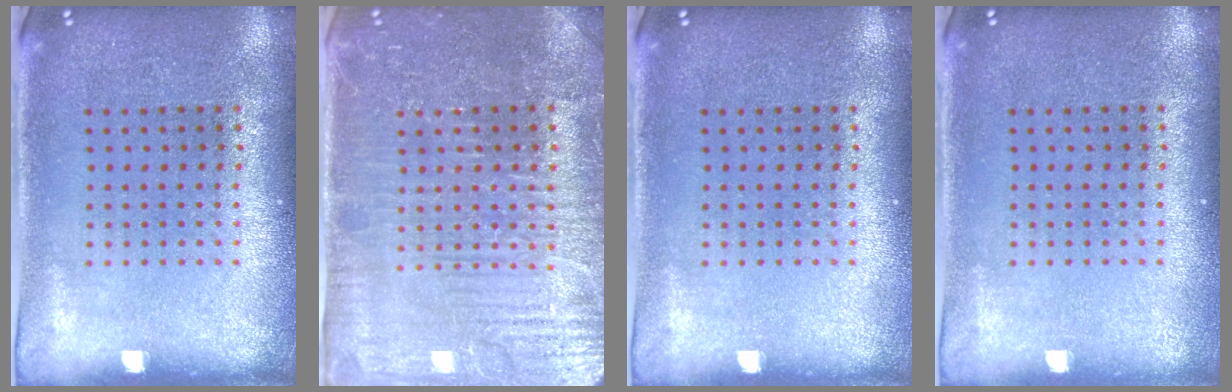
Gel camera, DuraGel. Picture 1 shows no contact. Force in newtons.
{"total": 4.7, "press": 4.6, "slide": 1.3}
{"total": 0.0}
{"total": 0.0}